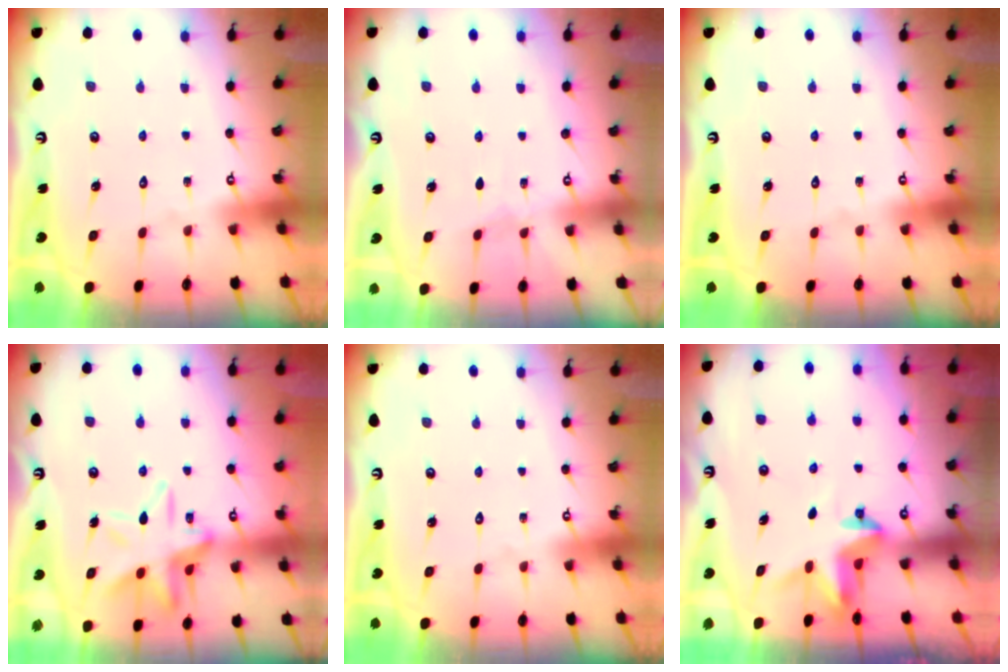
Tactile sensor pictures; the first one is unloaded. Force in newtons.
{"total": 2.0, "press": 2.0, "slide": 0.3}
{"total": 0.0}
{"total": 13.4, "press": 13.4, "slide": 1.3}
{"total": 0.0}
{"total": 3.4, "press": 3.4, "slide": 0.1}